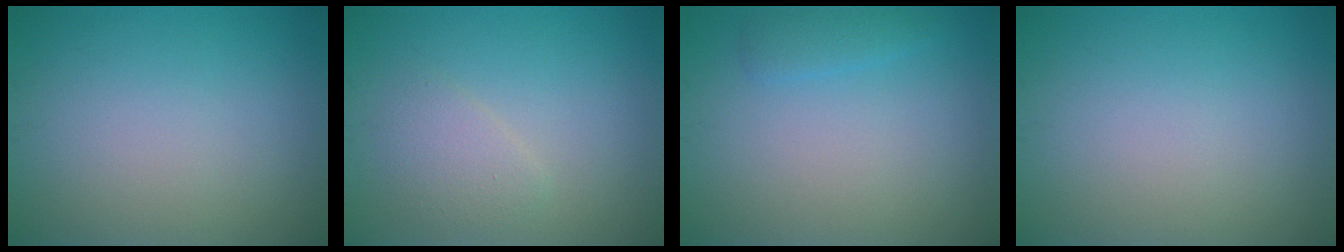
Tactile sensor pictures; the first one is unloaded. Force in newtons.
{"total": 1.9, "press": 1.9, "slide": 0.1}
{"total": 1.4, "press": 1.4, "slide": 0.1}
{"total": 0.0}